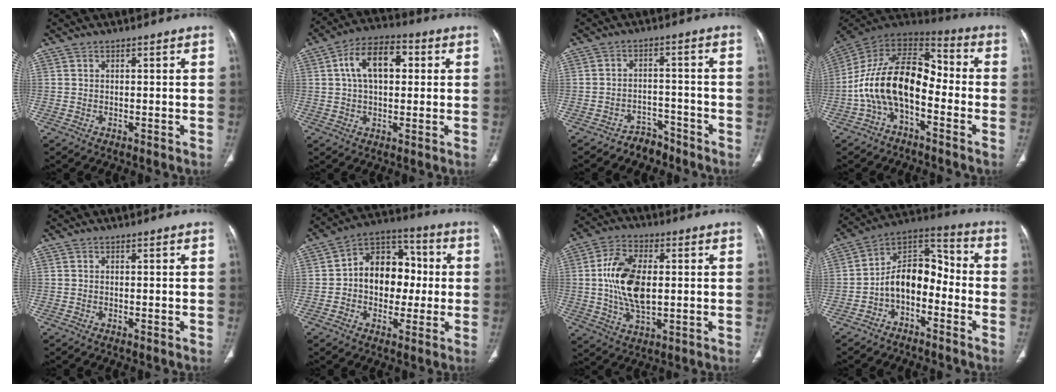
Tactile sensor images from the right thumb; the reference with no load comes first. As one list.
[{"total": 11.1, "force": [2.4, 6.6, 8.7], "torque": [-0.140, 0.023, 0.034]}, {"total": 4.9, "force": [-4.0, 2.8, 0.1], "torque": [0.009, 0.044, -0.061]}, {"total": 17.3, "force": [-4.0, 9.6, 13.8], "torque": [-0.237, 0.073, -0.081]}, {"total": 0.0}, {"total": 12.7, "force": [0.2, 9.4, 8.5], "torque": [-0.079, 0.031, -0.004]}, {"total": 13.0, "force": [0.8, 7.3, 10.7], "torque": [-0.202, 0.002, 0.019]}, {"total": 11.8, "force": [-3.6, 7.5, 8.3], "torque": [-0.110, 0.075, -0.075]}]